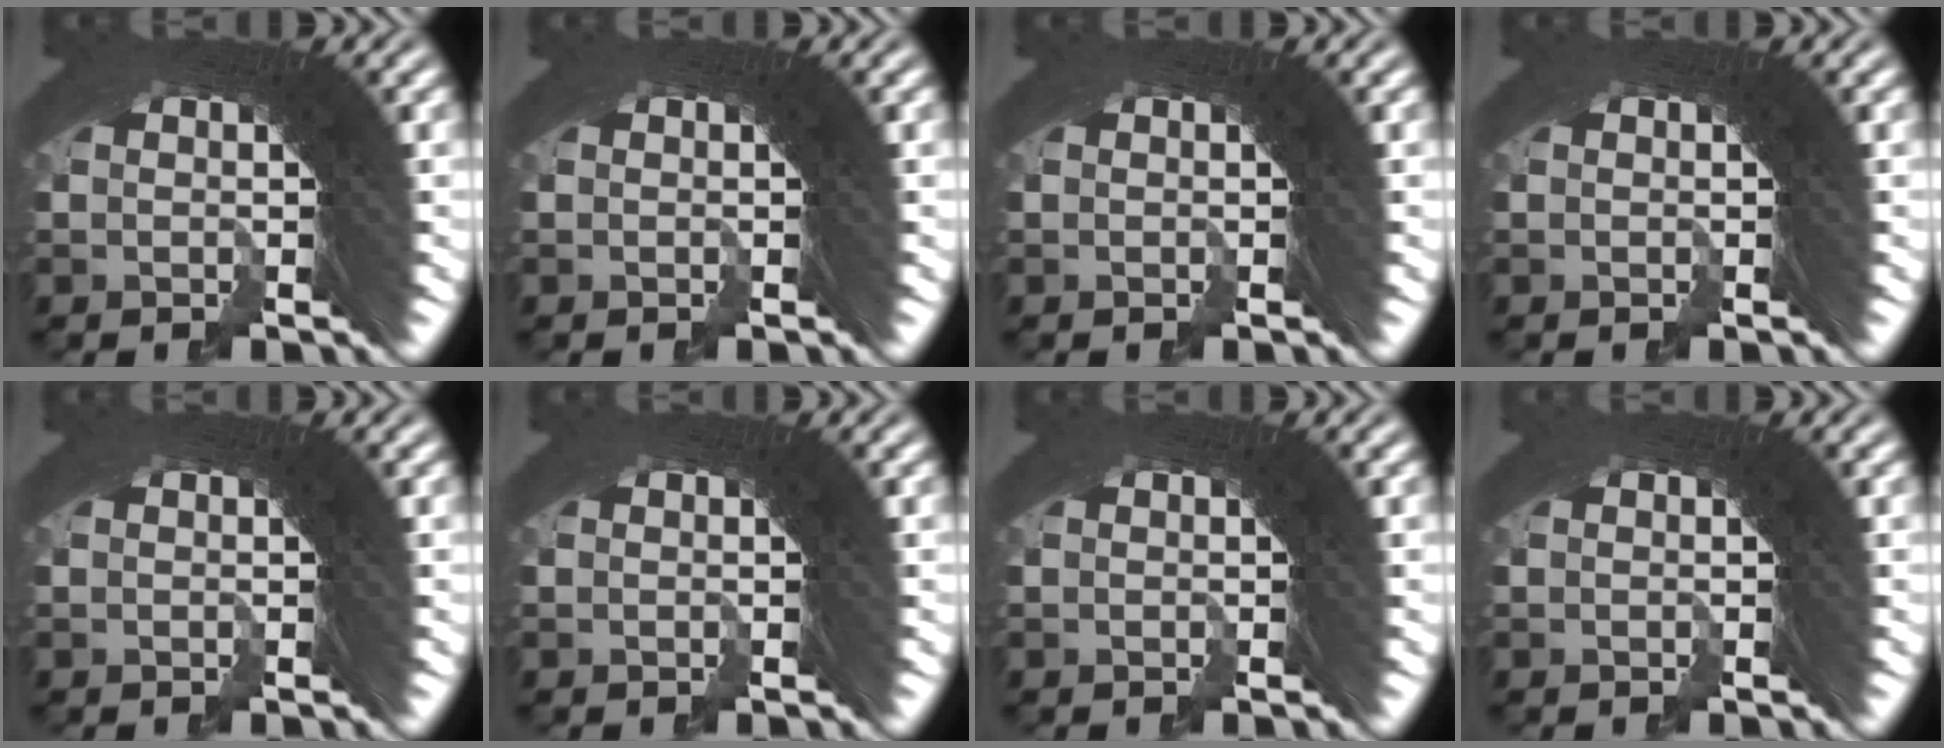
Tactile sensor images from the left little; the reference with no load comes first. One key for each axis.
{"total": 0.0}
{"total": 0.0}
{"total": 0.0}
{"total": 0.0}
{"total": 0.0}
{"total": 0.0}
{"total": 0.0}